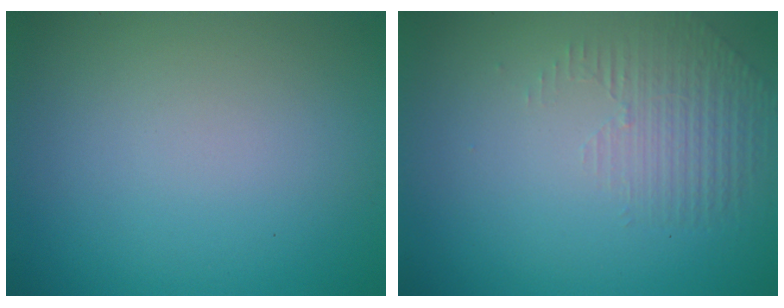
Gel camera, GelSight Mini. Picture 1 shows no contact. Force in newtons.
{"total": 1.3, "press": 0.5, "slide": 1.2}